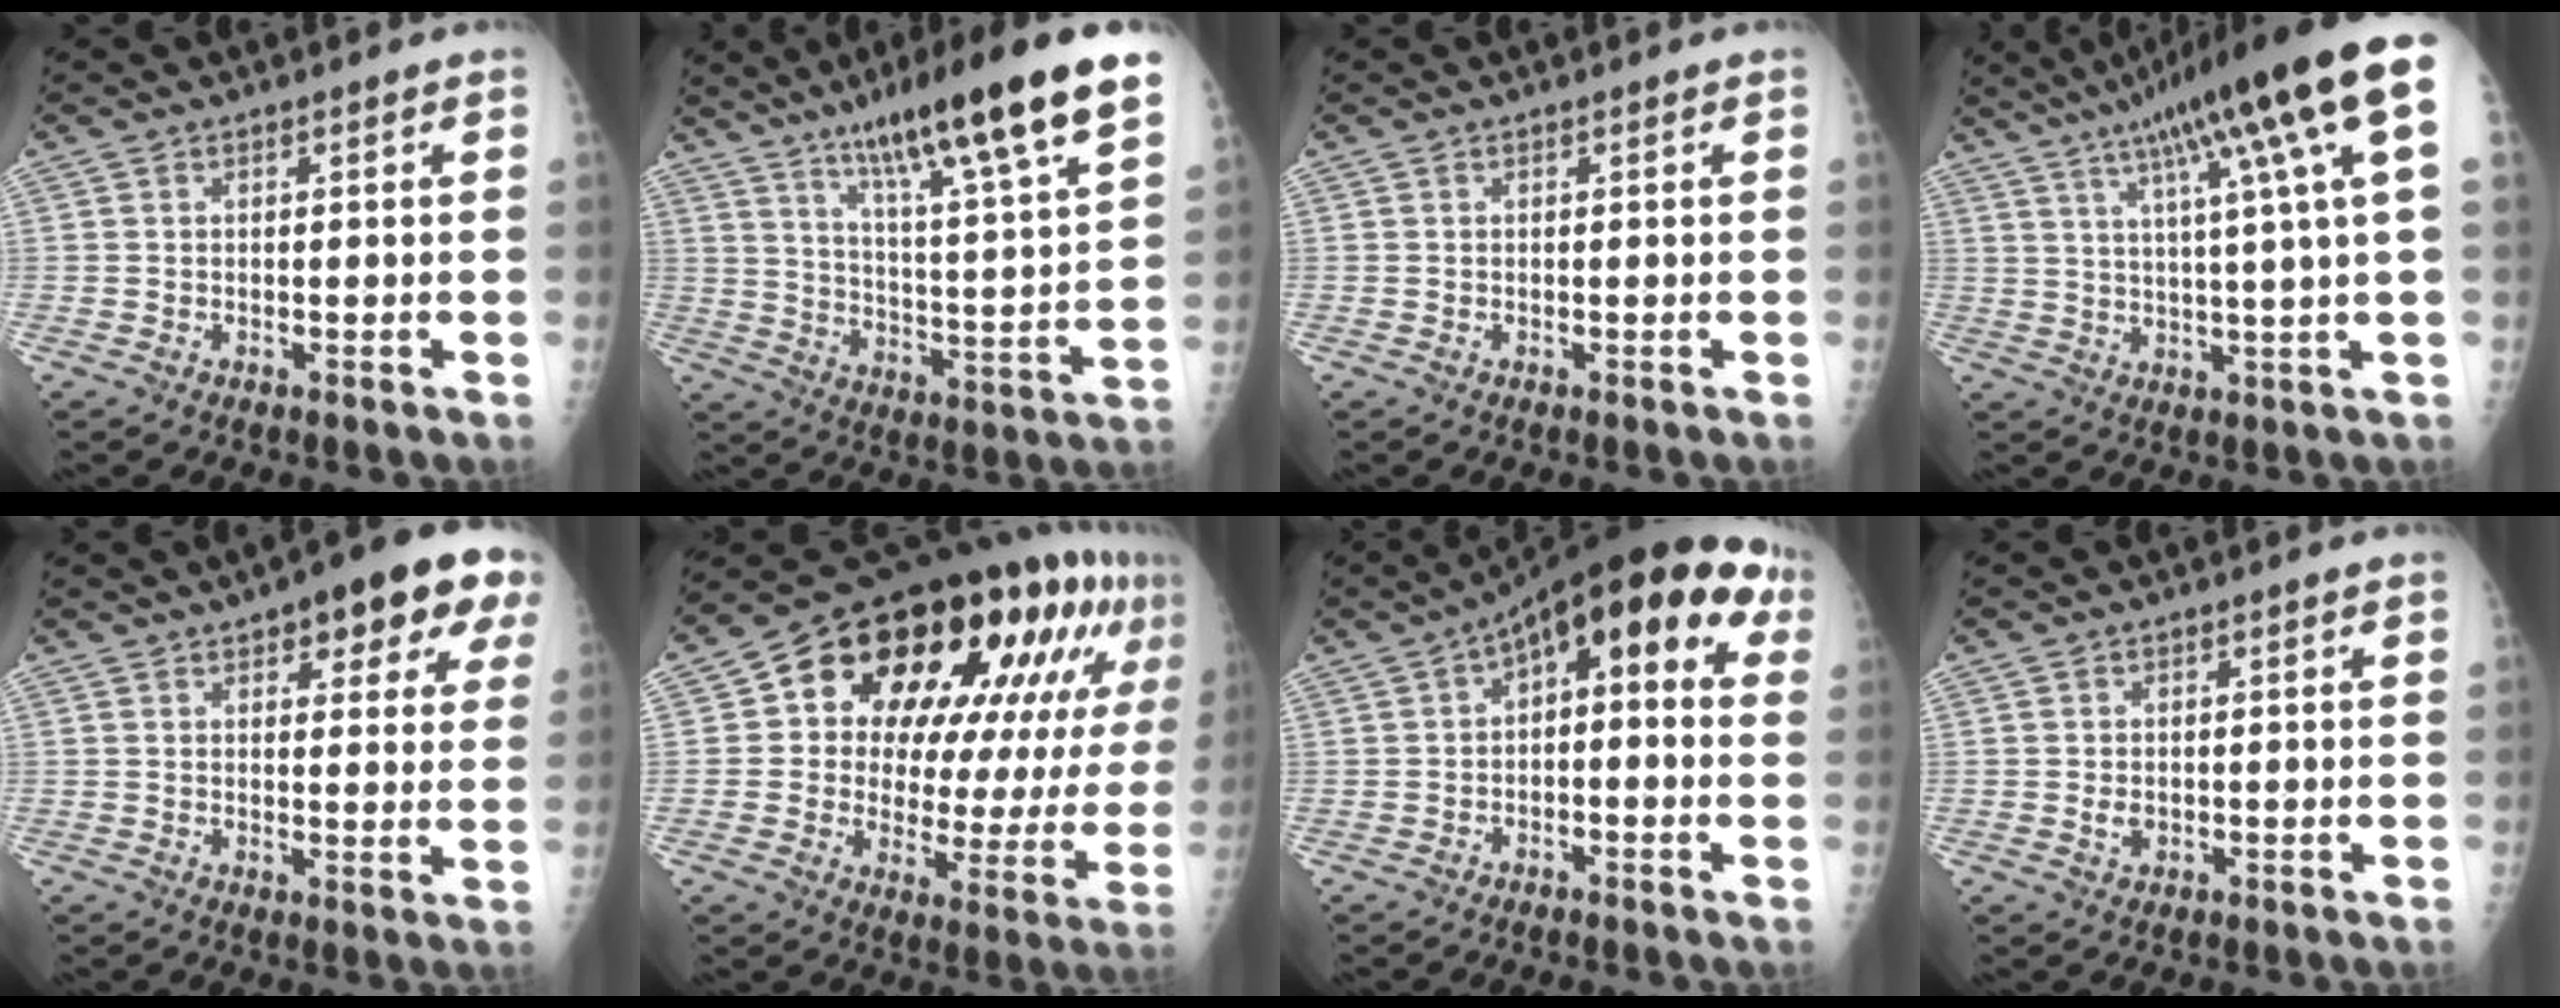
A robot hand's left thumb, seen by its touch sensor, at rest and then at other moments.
{"total": 22.4, "force": [14.3, 2.4, 17.1], "torque": [-0.254, -0.044, 0.228]}
{"total": 0.0}
{"total": 20.5, "force": [9.3, 1.0, 18.3], "torque": [-0.276, 0.010, 0.128]}
{"total": 12.8, "force": [6.8, 4.9, 9.7], "torque": [-0.082, -0.013, 0.078]}
{"total": 31.4, "force": [13.2, 15.0, 24.2], "torque": [-0.305, 0.028, 0.195]}
{"total": 14.6, "force": [3.6, 6.9, 12.4], "torque": [-0.130, 0.049, 0.036]}
{"total": 1.7, "force": [-0.2, 1.2, 1.1], "torque": [-0.016, 0.002, -0.002]}